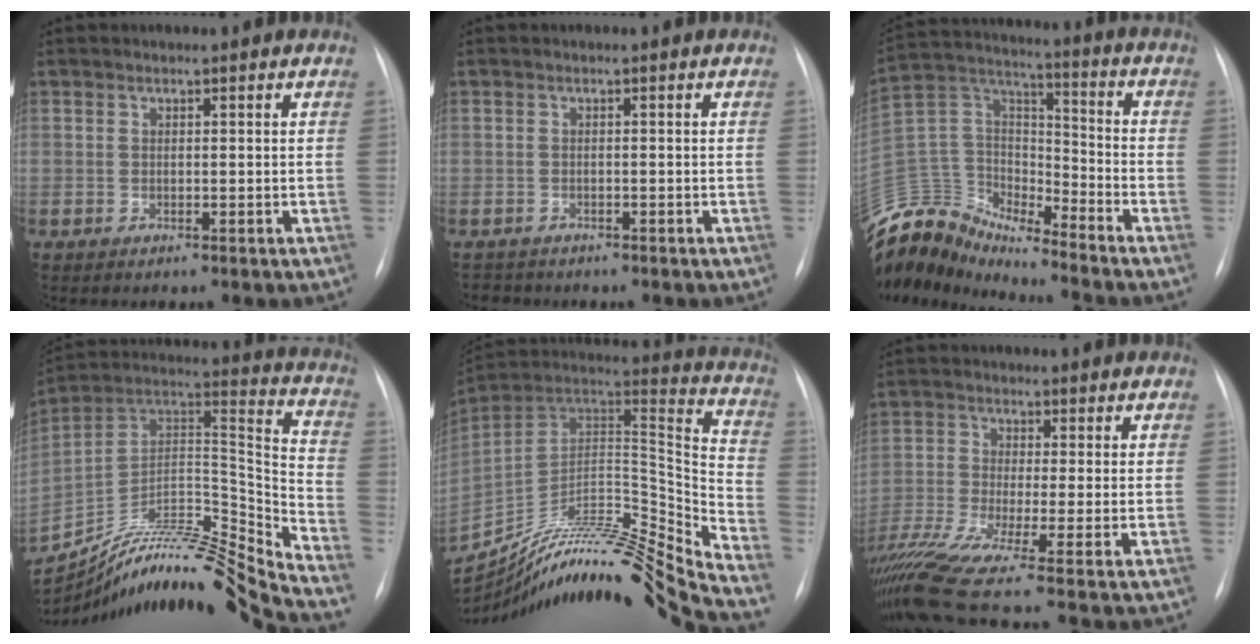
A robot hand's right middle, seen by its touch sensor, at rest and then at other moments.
{"total": 2.0, "force": [-1.8, 0.9, -0.3], "torque": [-0.001, -0.001, -0.029]}
{"total": 13.6, "force": [-13.3, 2.5, 1.4], "torque": [-0.032, 0.070, -0.258]}
{"total": 27.5, "force": [-24.9, -0.1, 11.5], "torque": [-0.210, 0.016, -0.407]}
{"total": 29.8, "force": [-26.3, -0.1, 14.1], "torque": [-0.190, -0.008, -0.410]}
{"total": 14.0, "force": [-10.0, -0.1, 9.7], "torque": [-0.240, -0.024, -0.184]}